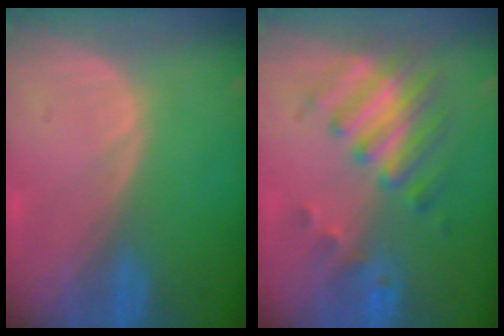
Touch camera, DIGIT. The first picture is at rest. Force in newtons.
{"total": 8.0, "press": 7.0, "slide": 3.9}